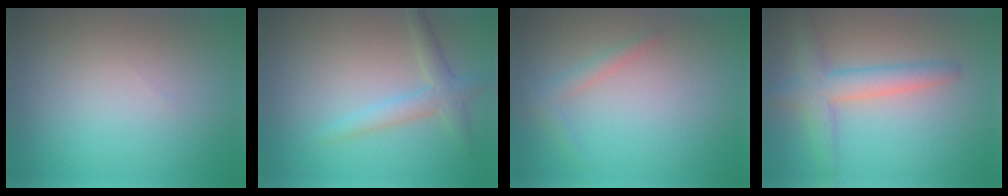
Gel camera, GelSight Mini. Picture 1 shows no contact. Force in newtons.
{"total": 2.4, "press": 2.4, "slide": 0.1}
{"total": 1.3, "press": 1.3, "slide": 0.0}
{"total": 4.0, "press": 4.0, "slide": 0.3}